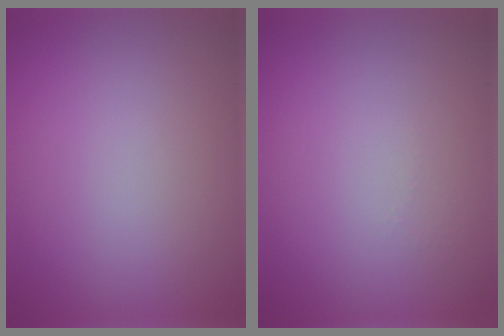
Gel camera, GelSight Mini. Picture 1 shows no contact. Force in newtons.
{"total": 0.6, "press": 0.6, "slide": 0.3}